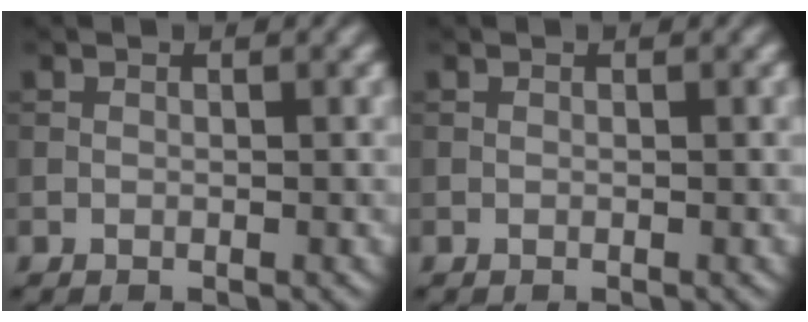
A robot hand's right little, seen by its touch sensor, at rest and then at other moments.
{"total": 0.0}